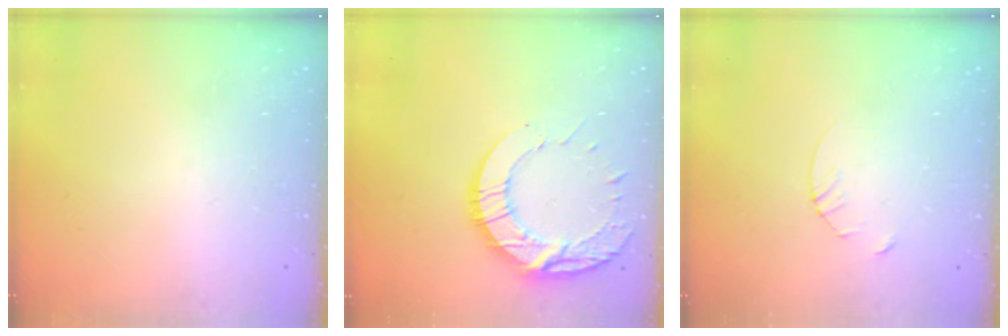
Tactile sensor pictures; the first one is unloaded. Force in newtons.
{"total": 13.6, "press": 13.5, "slide": 1.1}
{"total": 3.2, "press": 3.2, "slide": 0.3}